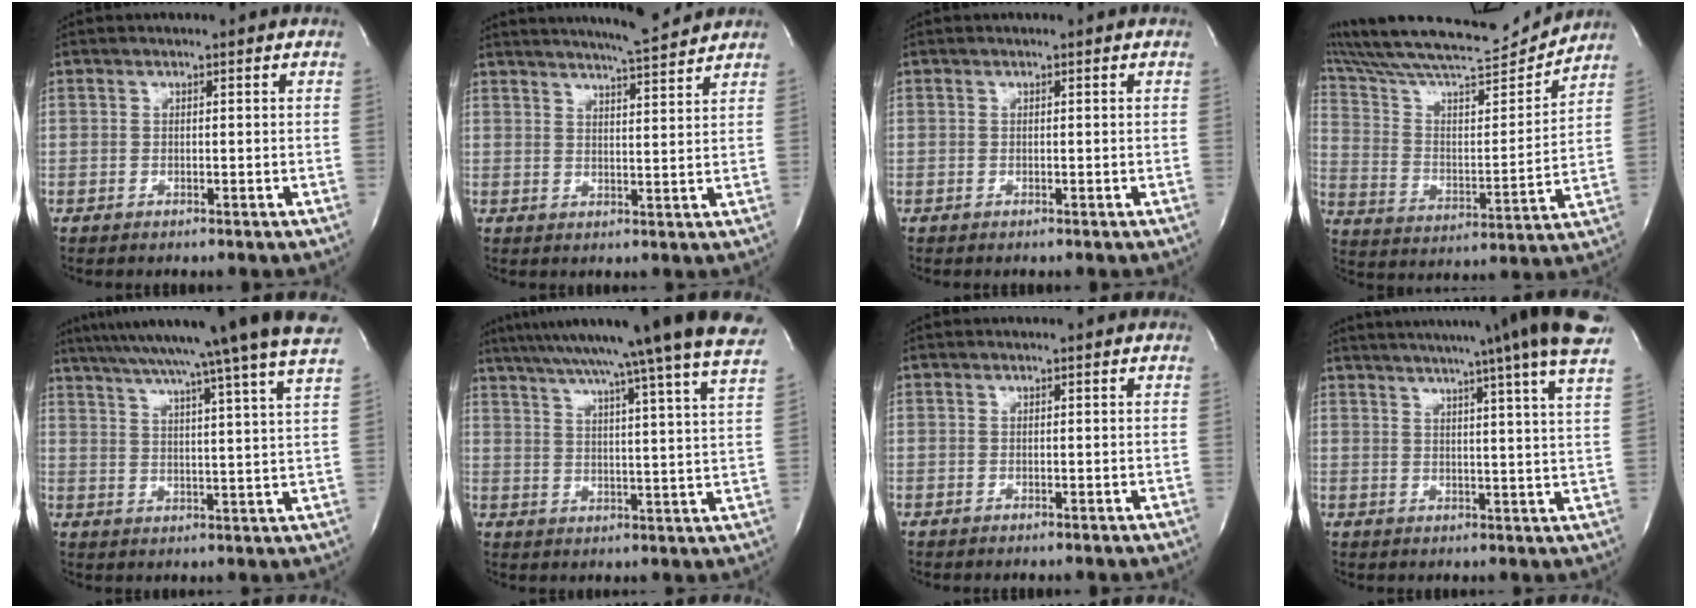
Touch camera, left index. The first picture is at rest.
{"total": 8.9, "force": [8.4, -0.5, 3.1], "torque": [-0.057, -0.004, 0.115]}
{"total": 0.0}
{"total": 19.8, "force": [18.6, 0.8, 6.5], "torque": [-0.122, -0.024, 0.298]}
{"total": 23.5, "force": [19.9, -1.7, 12.4], "torque": [-0.214, -0.021, 0.264]}
{"total": 25.6, "force": [21.9, -1.8, 13.2], "torque": [-0.224, -0.030, 0.286]}
{"total": 0.0}
{"total": 21.5, "force": [17.5, -2.1, 12.3], "torque": [-0.202, -0.024, 0.215]}